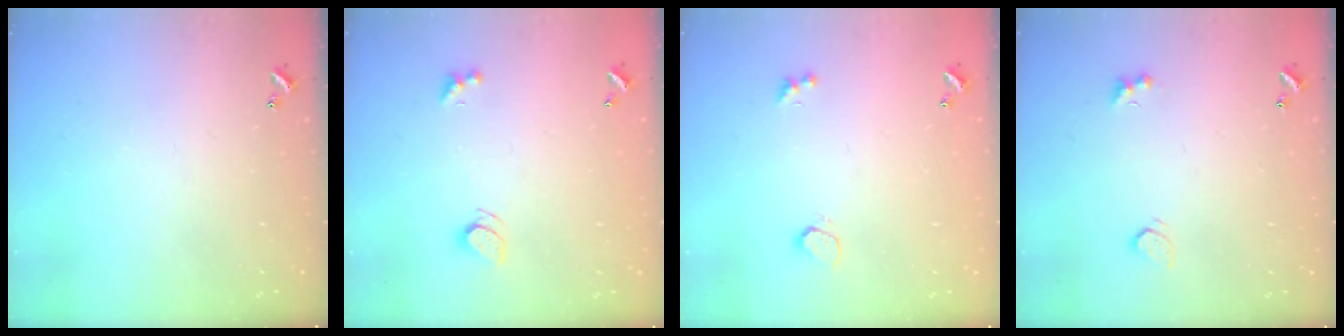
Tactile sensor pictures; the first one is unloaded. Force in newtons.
{"total": 2.5, "press": 2.4, "slide": 0.7}
{"total": 2.1, "press": 1.8, "slide": 1.2}
{"total": 3.5, "press": 3.3, "slide": 1.0}